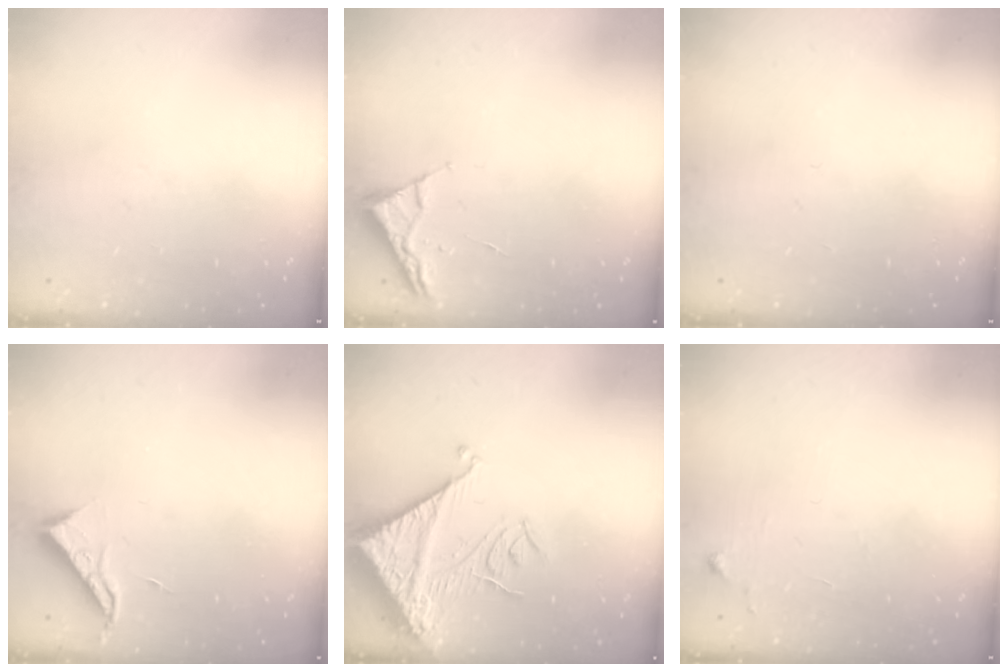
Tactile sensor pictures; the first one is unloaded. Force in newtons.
{"total": 2.6, "press": 2.6, "slide": 0.3}
{"total": 0.0}
{"total": 6.8, "press": 6.8, "slide": 0.5}
{"total": 14.3, "press": 14.2, "slide": 1.6}
{"total": 4.7, "press": 4.7, "slide": 0.6}